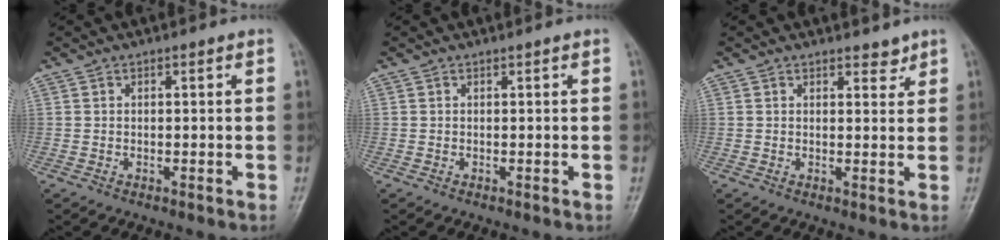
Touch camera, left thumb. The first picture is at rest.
{"total": 0.0}
{"total": 2.2, "force": [1.8, 1.1, 0.7], "torque": [0.007, -0.012, 0.021]}